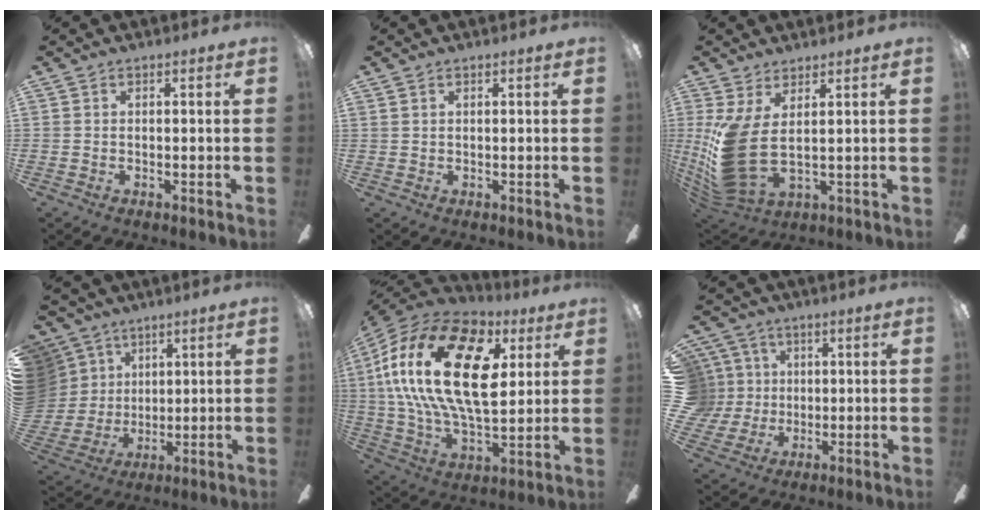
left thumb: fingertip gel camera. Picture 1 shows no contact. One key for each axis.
{"total": 0.6, "fx": 0.5, "fy": 0.3, "fz": 0.0, "tx": 0.000, "ty": 0.001, "tz": 0.010}
{"total": 12.4, "fx": 1.9, "fy": 5.7, "fz": 10.9, "tx": -0.247, "ty": -0.034, "tz": 0.038}
{"total": 12.6, "fx": 4.6, "fy": 11.1, "fz": 3.7, "tx": -0.104, "ty": -0.027, "tz": 0.097}
{"total": 28.1, "fx": 8.3, "fy": 15.0, "fz": 22.3, "tx": -0.448, "ty": -0.021, "tz": 0.140}
{"total": 9.5, "fx": 2.3, "fy": 9.0, "fz": 1.9, "tx": -0.076, "ty": -0.006, "tz": 0.049}